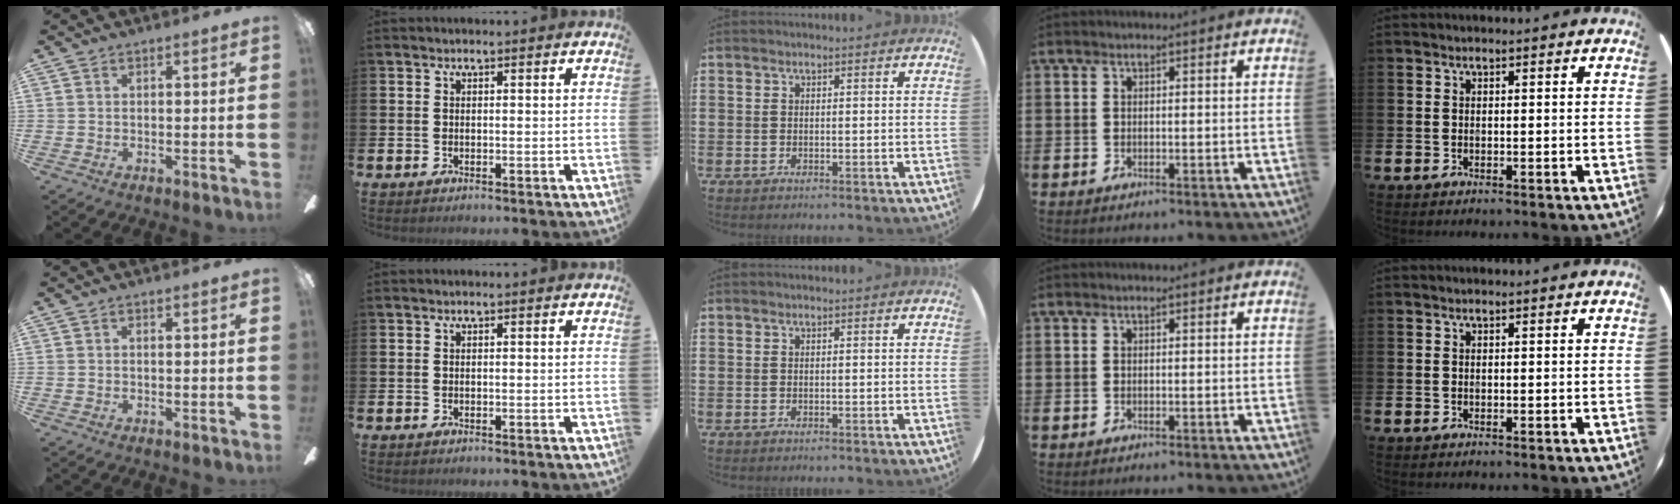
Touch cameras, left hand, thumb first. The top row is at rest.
{}